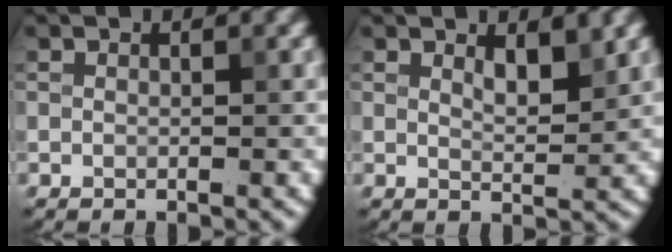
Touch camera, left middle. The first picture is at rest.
{"total": 2.2, "force": [1.4, 0.6, 1.6], "torque": [-0.024, -0.006, 0.026]}